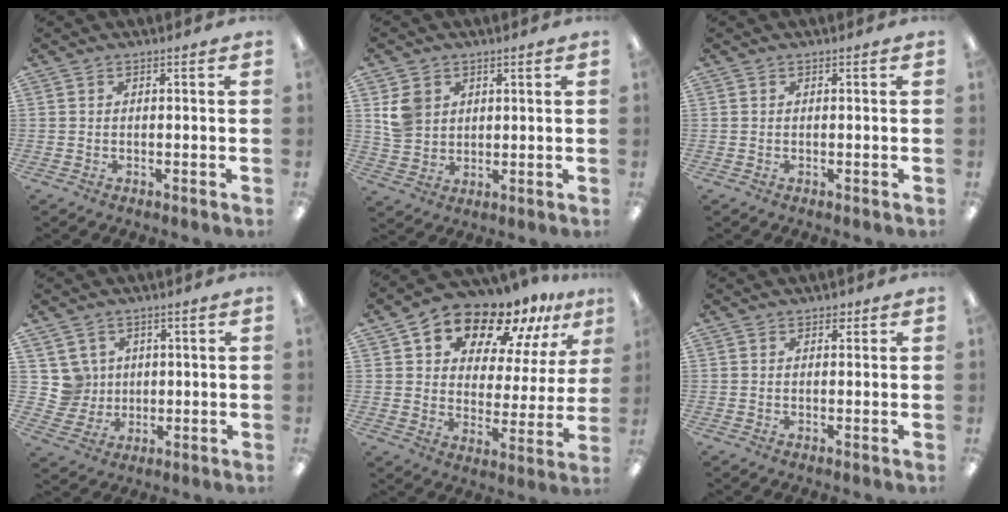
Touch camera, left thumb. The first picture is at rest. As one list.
[{"total": 6.9, "force": [2.8, 5.9, 2.1], "torque": [-0.034, 0.005, 0.053]}, {"total": 0.0}, {"total": 6.9, "force": [2.6, 6.3, 0.0], "torque": [-0.008, -0.003, 0.053]}, {"total": 15.2, "force": [11.9, 7.1, 6.1], "torque": [-0.113, -0.082, 0.207]}, {"total": 1.5, "force": [0.9, 1.0, 0.6], "torque": [0.004, -0.005, 0.013]}]